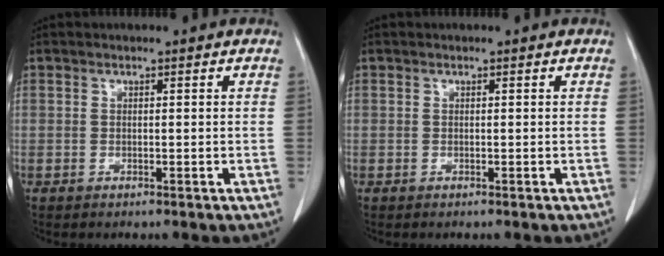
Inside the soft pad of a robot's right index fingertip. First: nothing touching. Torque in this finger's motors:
{"motor_torque": [0.00, 0.00, 0.00, 0.00]}